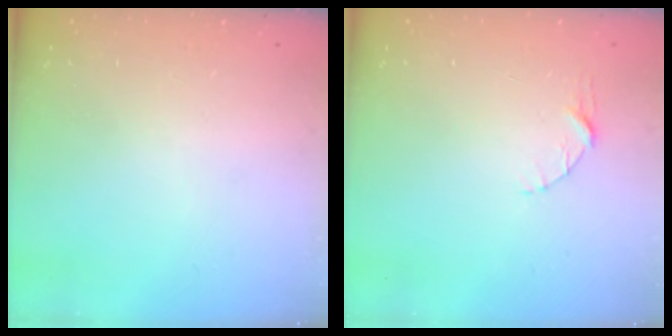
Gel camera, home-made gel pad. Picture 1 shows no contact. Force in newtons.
{"total": 3.8, "press": 3.8, "slide": 0.4}